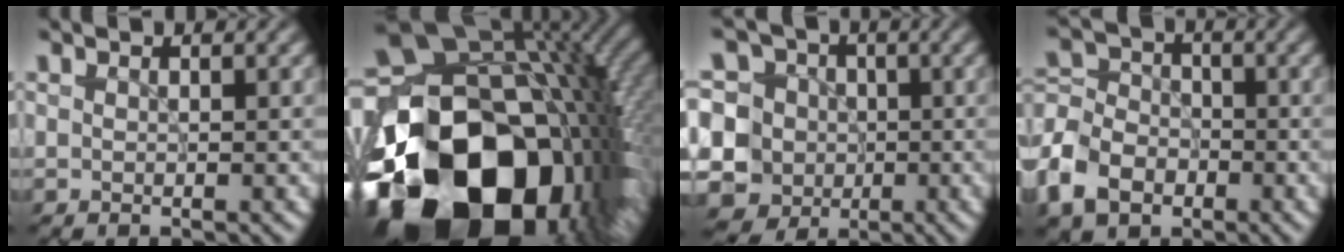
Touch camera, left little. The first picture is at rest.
{"total": 23.5, "force": [-7.7, 16.6, 14.7], "torque": [-0.284, -0.033, -0.102]}
{"total": 10.7, "force": [-1.1, 10.1, 3.5], "torque": [-0.093, 0.022, -0.048]}
{"total": 7.2, "force": [-3.6, 5.2, 3.4], "torque": [-0.082, -0.002, -0.093]}